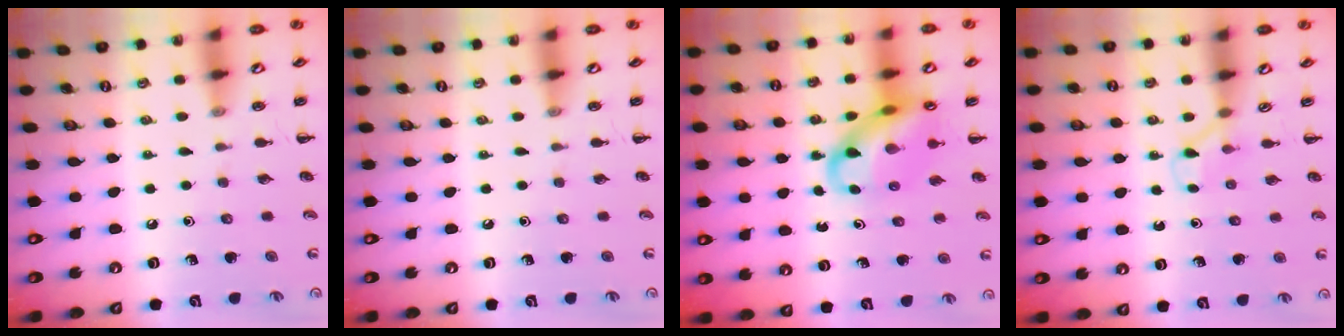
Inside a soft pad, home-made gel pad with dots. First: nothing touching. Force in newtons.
{"total": 0.0}
{"total": 12.6, "press": 12.2, "slide": 3.3}
{"total": 2.8, "press": 2.6, "slide": 1.0}